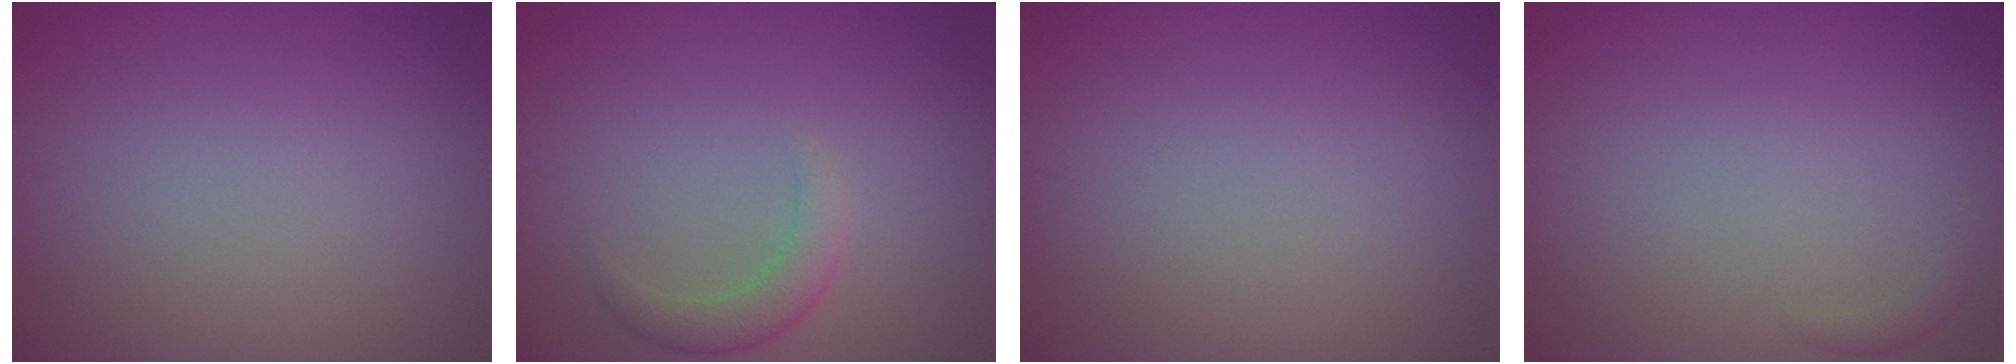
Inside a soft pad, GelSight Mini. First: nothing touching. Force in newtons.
{"total": 2.3, "press": 2.3, "slide": 0.4}
{"total": 0.0}
{"total": 0.9, "press": 0.9, "slide": 0.1}